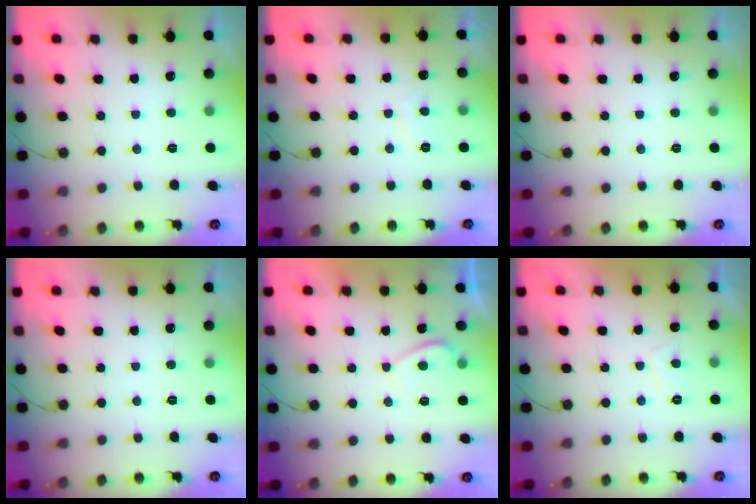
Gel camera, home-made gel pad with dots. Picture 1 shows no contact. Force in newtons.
{"total": 1.5, "press": 1.4, "slide": 0.6}
{"total": 0.0}
{"total": 0.0}
{"total": 0.0}
{"total": 1.5, "press": 1.3, "slide": 0.7}